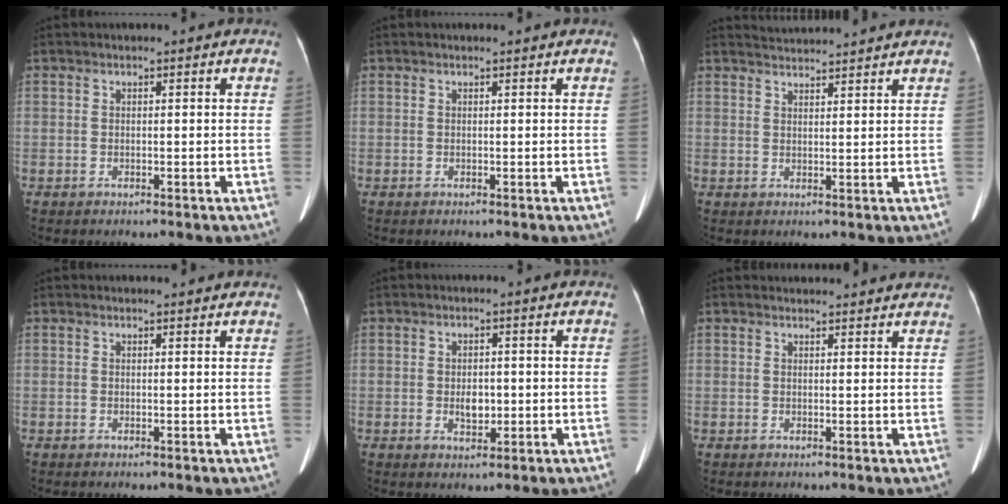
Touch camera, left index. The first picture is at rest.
{"total": 0.7, "force": [0.7, 0.0, 0.2], "torque": [-0.008, 0.002, 0.007]}
{"total": 5.9, "force": [5.8, -0.5, 0.9], "torque": [-0.019, 0.026, 0.079]}
{"total": 2.0, "force": [2.0, 0.2, 0.4], "torque": [-0.011, 0.004, 0.020]}
{"total": 2.7, "force": [-0.3, 1.7, 2.1], "torque": [-0.036, -0.003, 0.000]}
{"total": 8.4, "force": [8.1, 1.3, 1.8], "torque": [-0.011, 0.021, 0.078]}